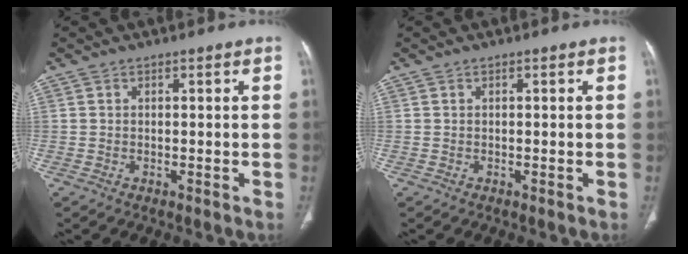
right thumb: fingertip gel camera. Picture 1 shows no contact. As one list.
[{"total": 0.0}]